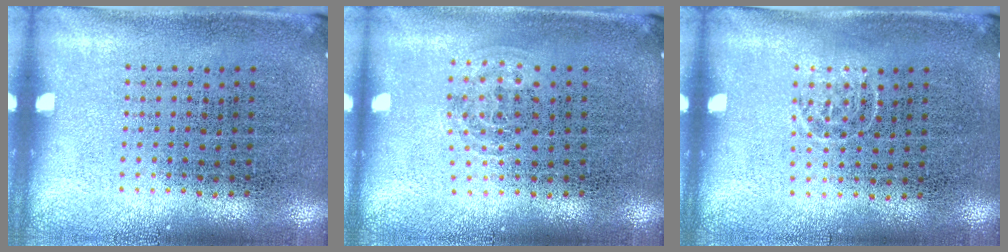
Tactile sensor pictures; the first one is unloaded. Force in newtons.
{"total": 1.0, "press": 0.6, "slide": 0.8}
{"total": 0.7, "press": 0.5, "slide": 0.5}